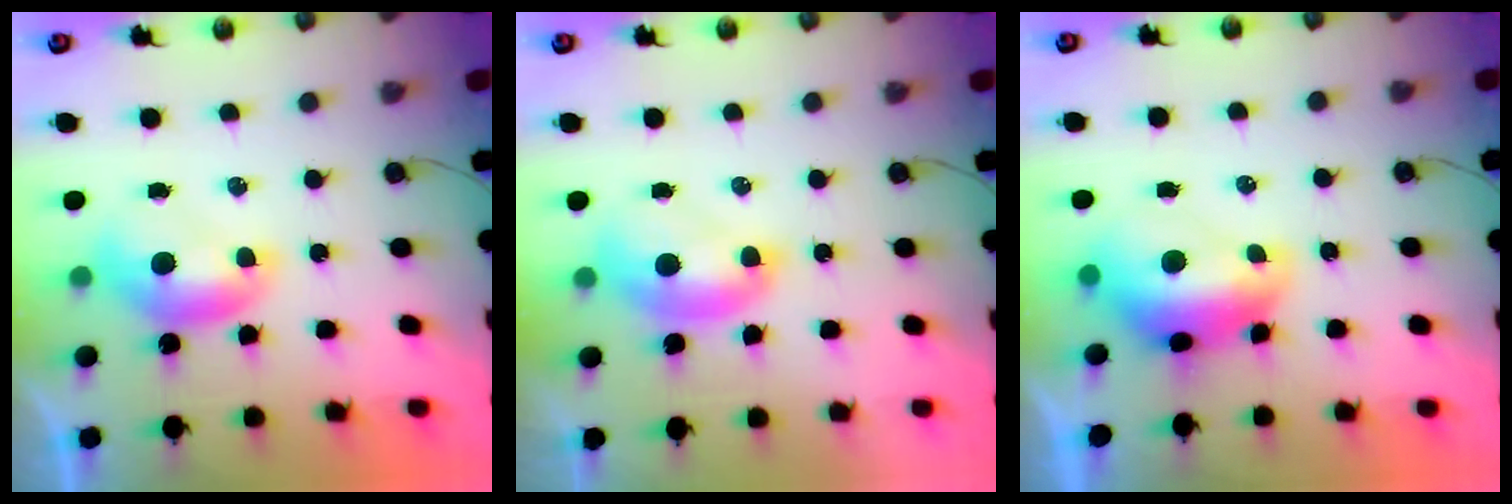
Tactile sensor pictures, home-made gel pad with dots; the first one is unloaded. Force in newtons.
{"total": 2.0, "press": 1.9, "slide": 0.4}
{"total": 2.8, "press": 2.7, "slide": 0.7}